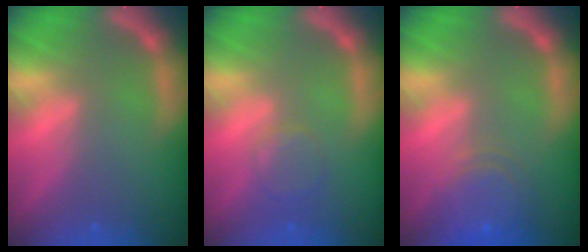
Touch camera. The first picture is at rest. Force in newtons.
{"total": 2.4}
{"total": 5.5}